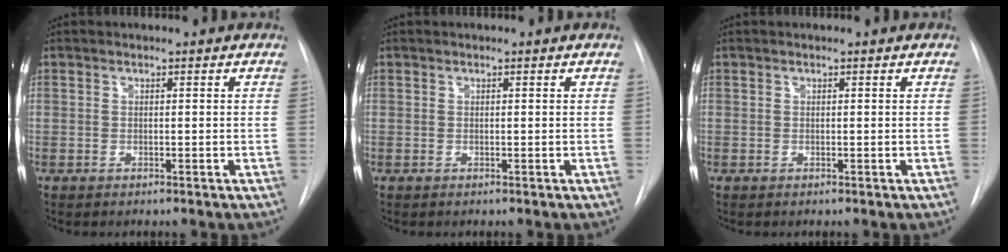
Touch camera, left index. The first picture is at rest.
{"total": 0.0}
{"total": 0.0}